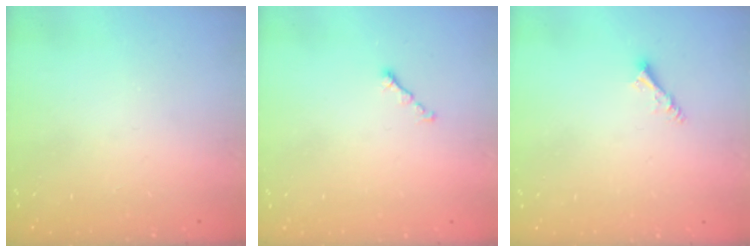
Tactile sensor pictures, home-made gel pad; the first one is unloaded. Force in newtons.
{"total": 0.8, "press": 0.6, "slide": 0.4}
{"total": 3.9, "press": 3.9, "slide": 0.5}